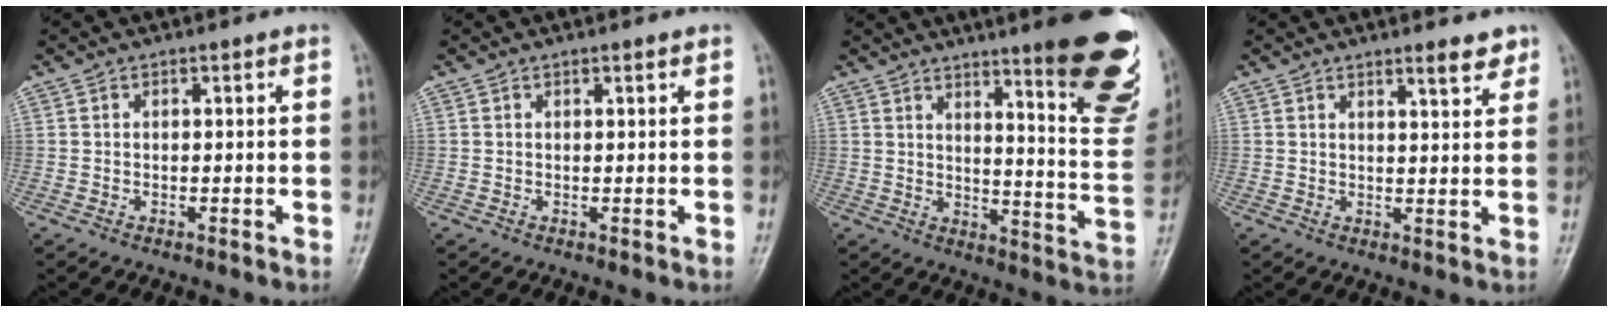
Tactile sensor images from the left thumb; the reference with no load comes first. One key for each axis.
{"total": 0.6, "fx": 0.4, "fy": 0.1, "fz": 0.4, "tx": -0.007, "ty": -0.002, "tz": 0.006}
{"total": 21.2, "fx": 12.7, "fy": 3.9, "fz": 16.6, "tx": -0.176, "ty": -0.082, "tz": 0.165}
{"total": 4.0, "fx": 3.0, "fy": 0.9, "fz": 2.4, "tx": -0.022, "ty": -0.022, "tz": 0.041}